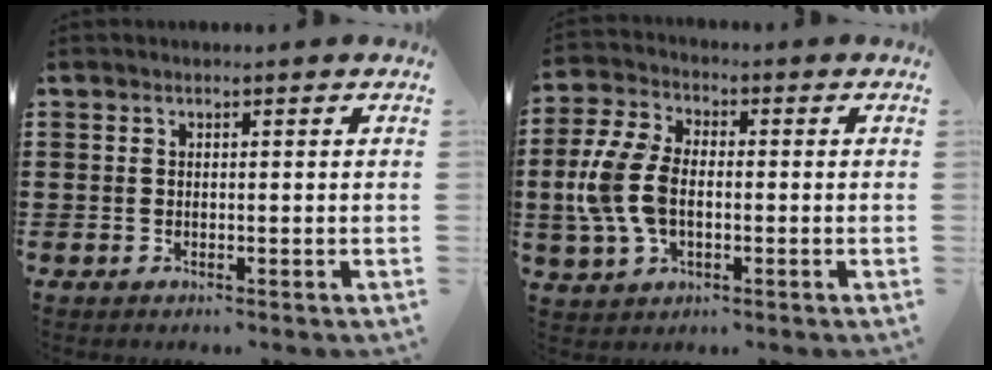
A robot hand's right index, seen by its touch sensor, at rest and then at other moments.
{"total": 9.0, "force": [-1.0, 5.5, 7.1], "torque": [-0.183, -0.001, -0.027]}